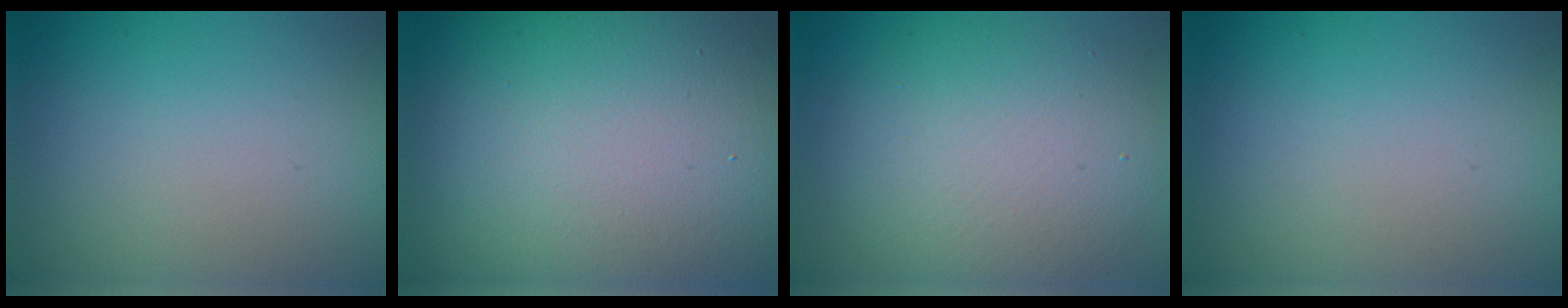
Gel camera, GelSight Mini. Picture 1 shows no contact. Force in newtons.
{"total": 19.8, "press": 19.8, "slide": 1.2}
{"total": 7.5, "press": 7.5, "slide": 0.8}
{"total": 0.0}